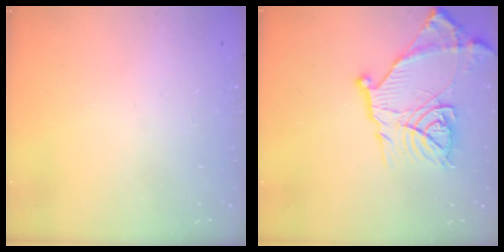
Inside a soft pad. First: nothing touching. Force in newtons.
{"total": 18.7, "press": 18.6, "slide": 1.4}